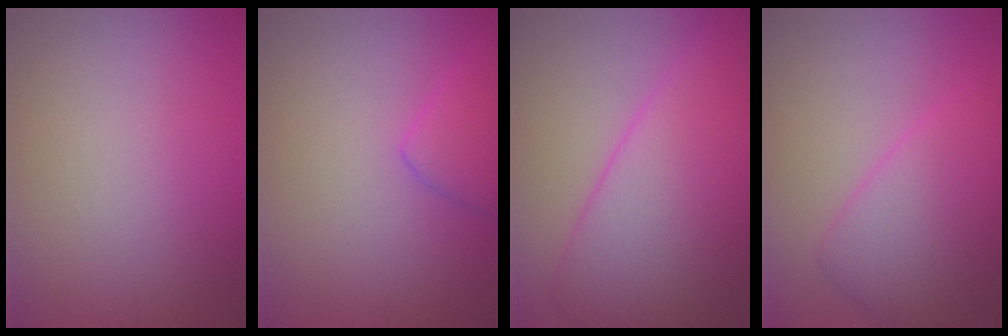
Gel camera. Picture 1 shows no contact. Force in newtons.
{"total": 2.8, "press": 2.8, "slide": 0.2}
{"total": 10.1, "press": 10.1, "slide": 0.5}
{"total": 5.9, "press": 5.9, "slide": 0.0}